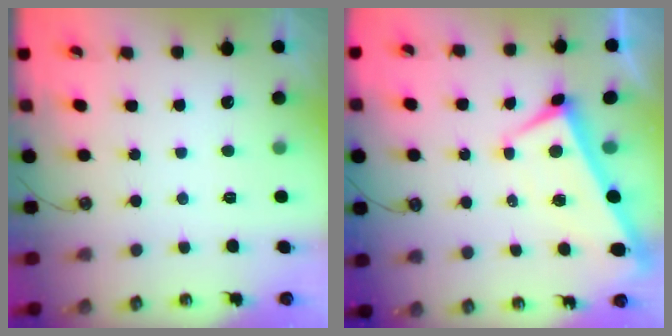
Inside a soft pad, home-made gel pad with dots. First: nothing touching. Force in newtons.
{"total": 2.6, "press": 2.5, "slide": 0.6}